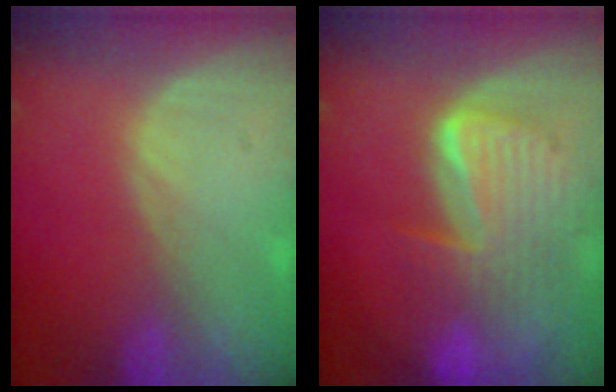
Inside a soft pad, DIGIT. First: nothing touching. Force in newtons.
{"total": 10.0, "press": 8.6, "slide": 5.0}